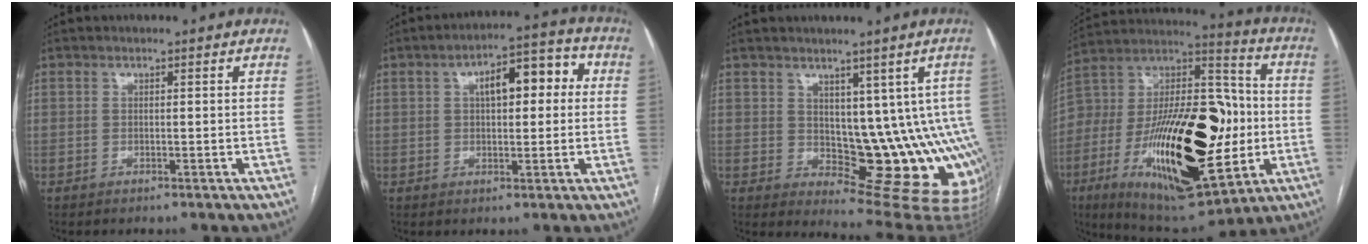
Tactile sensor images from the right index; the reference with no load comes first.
{"total": 9.1, "force": [1.9, 3.7, 8.0], "torque": [-0.109, 0.038, 0.025]}
{"total": 12.1, "force": [1.1, 6.5, 10.2], "torque": [-0.105, 0.001, 0.029]}
{"total": 31.5, "force": [-6.5, 11.7, 28.5], "torque": [-0.533, -0.004, -0.099]}